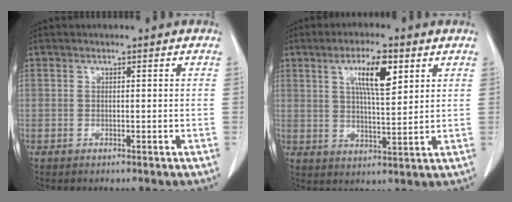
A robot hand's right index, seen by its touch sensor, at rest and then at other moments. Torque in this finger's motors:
{"motor_torque": [0.67, 0.31, 0.29, 0.10]}